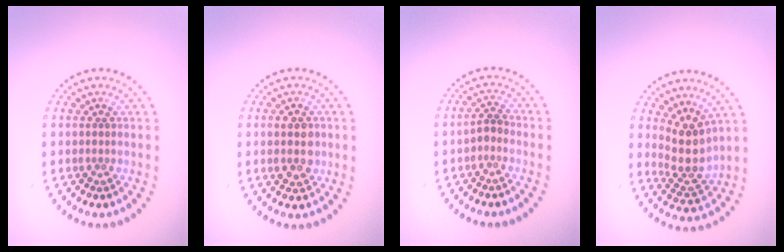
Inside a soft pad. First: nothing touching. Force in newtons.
{"total": 2.4, "press": 2.4, "slide": 0.1}
{"total": 1.3, "press": 1.1, "slide": 0.7}
{"total": 3.6, "press": 2.9, "slide": 2.2}